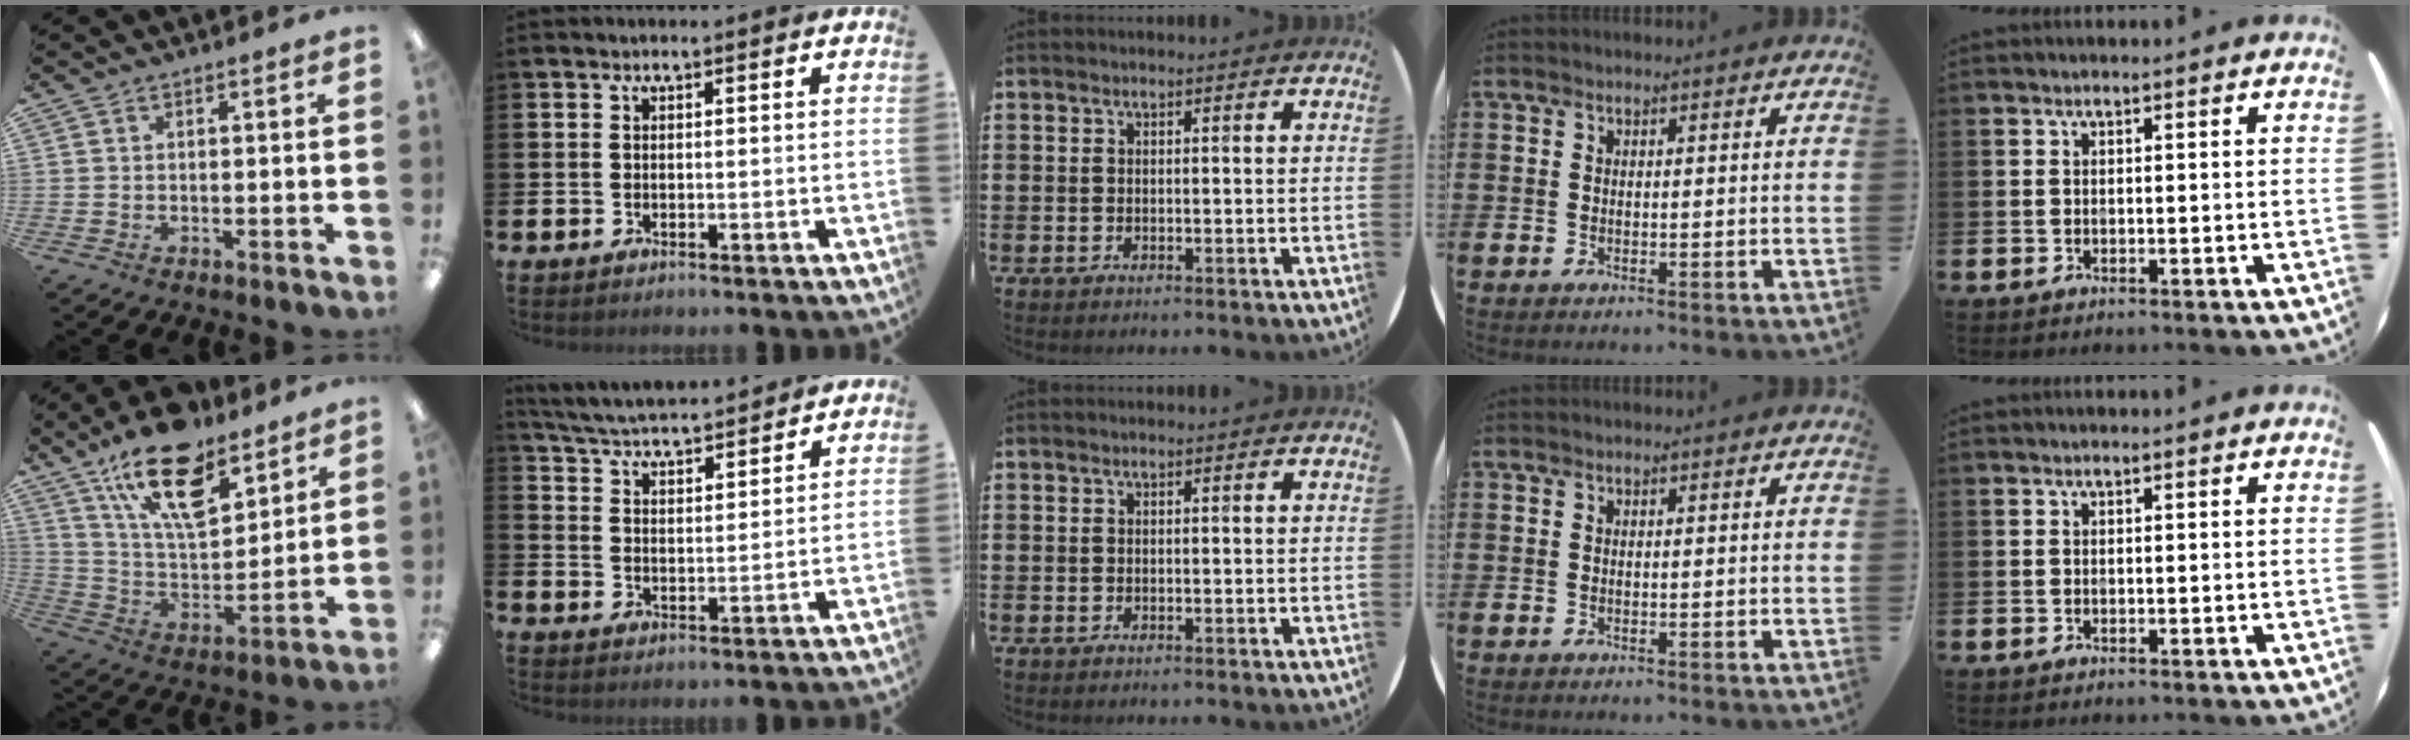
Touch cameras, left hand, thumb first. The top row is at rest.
{"thumb": {"total": 20.4, "force": [13.5, 8.8, 12.6], "torque": [-0.215, -0.066, 0.233]}, "index": {"total": 5.1, "force": [5.0, 0.4, 0.7], "torque": [-0.037, -0.039, 0.086]}}